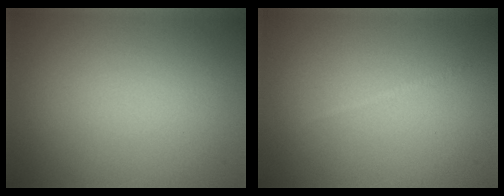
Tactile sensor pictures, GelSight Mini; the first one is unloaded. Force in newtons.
{"total": 0.6, "press": 0.6, "slide": 0.1}